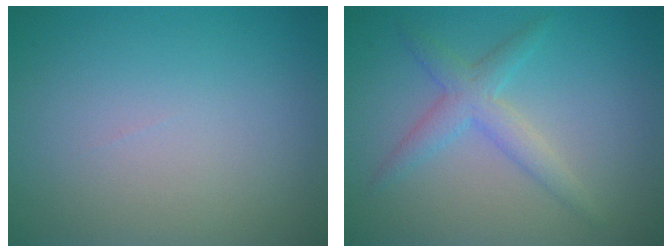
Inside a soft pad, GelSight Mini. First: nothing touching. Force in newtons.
{"total": 2.8, "press": 2.8, "slide": 0.1}